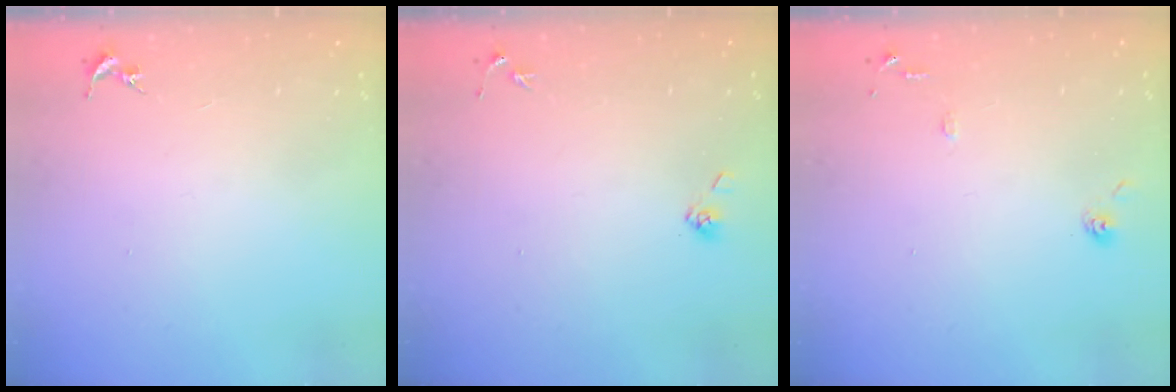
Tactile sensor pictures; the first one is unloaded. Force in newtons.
{"total": 3.8, "press": 3.3, "slide": 1.8}
{"total": 7.8, "press": 7.8, "slide": 0.6}